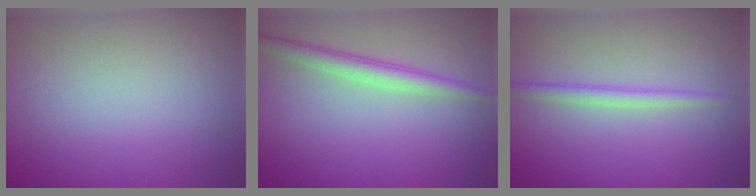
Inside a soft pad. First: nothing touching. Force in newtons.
{"total": 2.6, "press": 2.6, "slide": 0.0}
{"total": 1.6, "press": 1.6, "slide": 0.1}